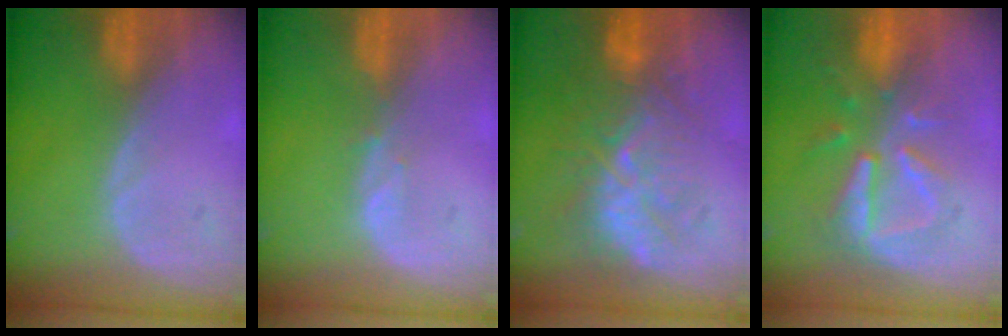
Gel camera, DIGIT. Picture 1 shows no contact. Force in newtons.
{"total": 0.8, "press": 0.8, "slide": 0.3}
{"total": 9.2, "press": 9.0, "slide": 2.1}
{"total": 7.8, "press": 7.6, "slide": 1.5}